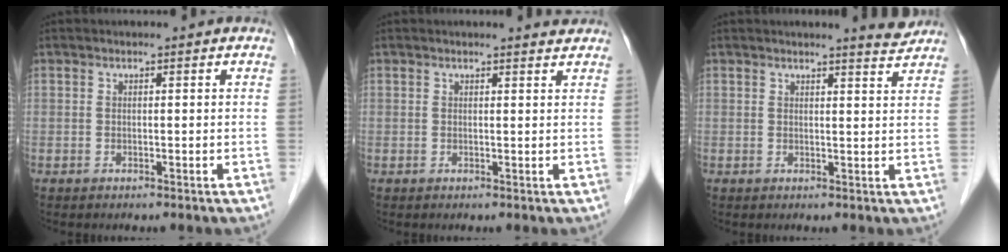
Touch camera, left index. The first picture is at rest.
{"total": 1.9, "force": [1.9, -0.1, 0.1], "torque": [-0.009, -0.004, 0.019]}
{"total": 3.0, "force": [2.9, -0.4, 0.5], "torque": [-0.013, -0.019, 0.032]}